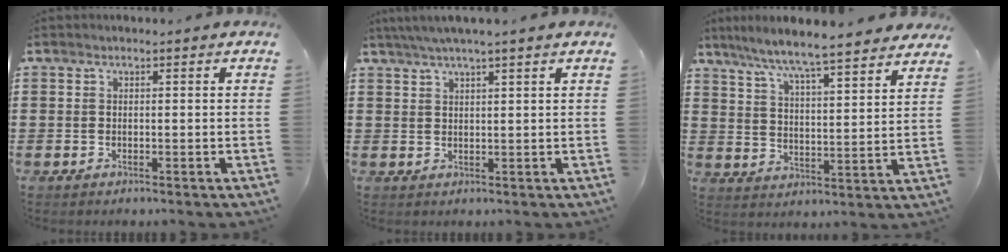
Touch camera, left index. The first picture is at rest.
{"total": 2.8, "force": [2.3, 0.1, 1.7], "torque": [-0.036, 0.003, 0.043]}
{"total": 6.0, "force": [5.6, -0.4, 2.1], "torque": [-0.069, -0.041, 0.092]}